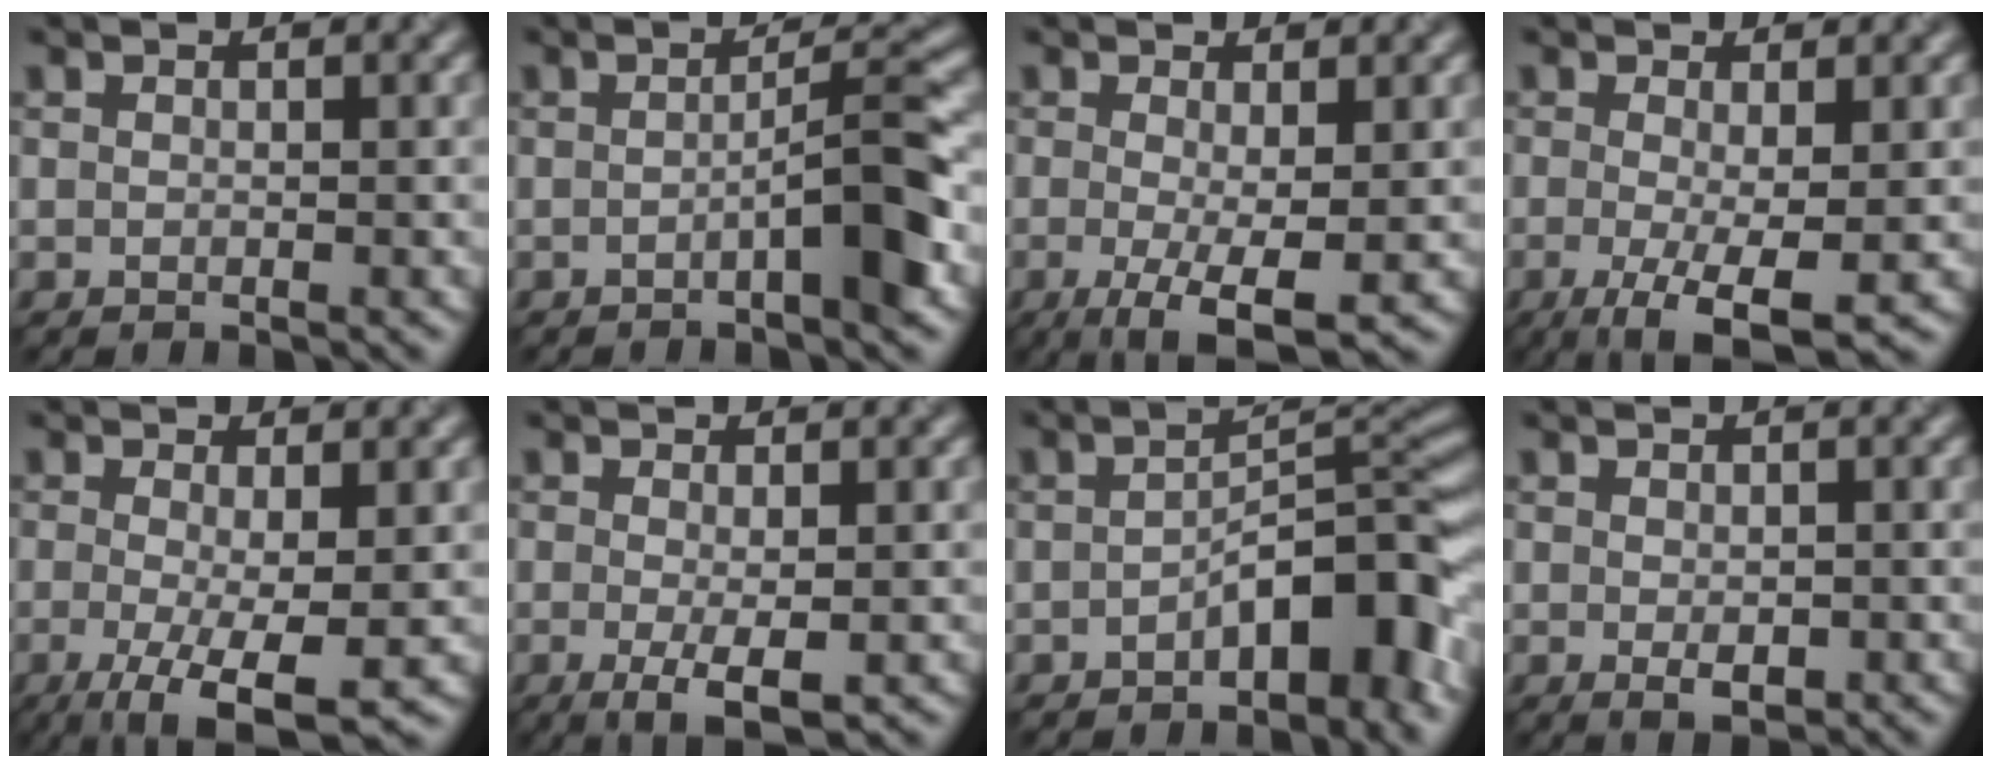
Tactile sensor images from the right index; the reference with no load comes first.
{"total": 4.6, "force": [-1.5, 0.5, 4.4], "torque": [-0.056, 0.018, -0.024]}
{"total": 5.0, "force": [-1.6, 1.1, 4.6], "torque": [-0.087, -0.008, -0.017]}
{"total": 5.5, "force": [-1.9, 1.2, 5.1], "torque": [-0.096, -0.008, -0.020]}
{"total": 6.3, "force": [-2.2, 1.4, 5.7], "torque": [-0.104, -0.008, -0.023]}
{"total": 3.1, "force": [-1.3, 0.4, 2.8], "torque": [-0.056, -0.005, -0.008]}
{"total": 6.6, "force": [-3.6, 1.9, 5.1], "torque": [-0.070, 0.023, -0.052]}
{"total": 1.0, "force": [-0.5, 0.2, 0.8], "torque": [-0.018, 0.002, 0.006]}